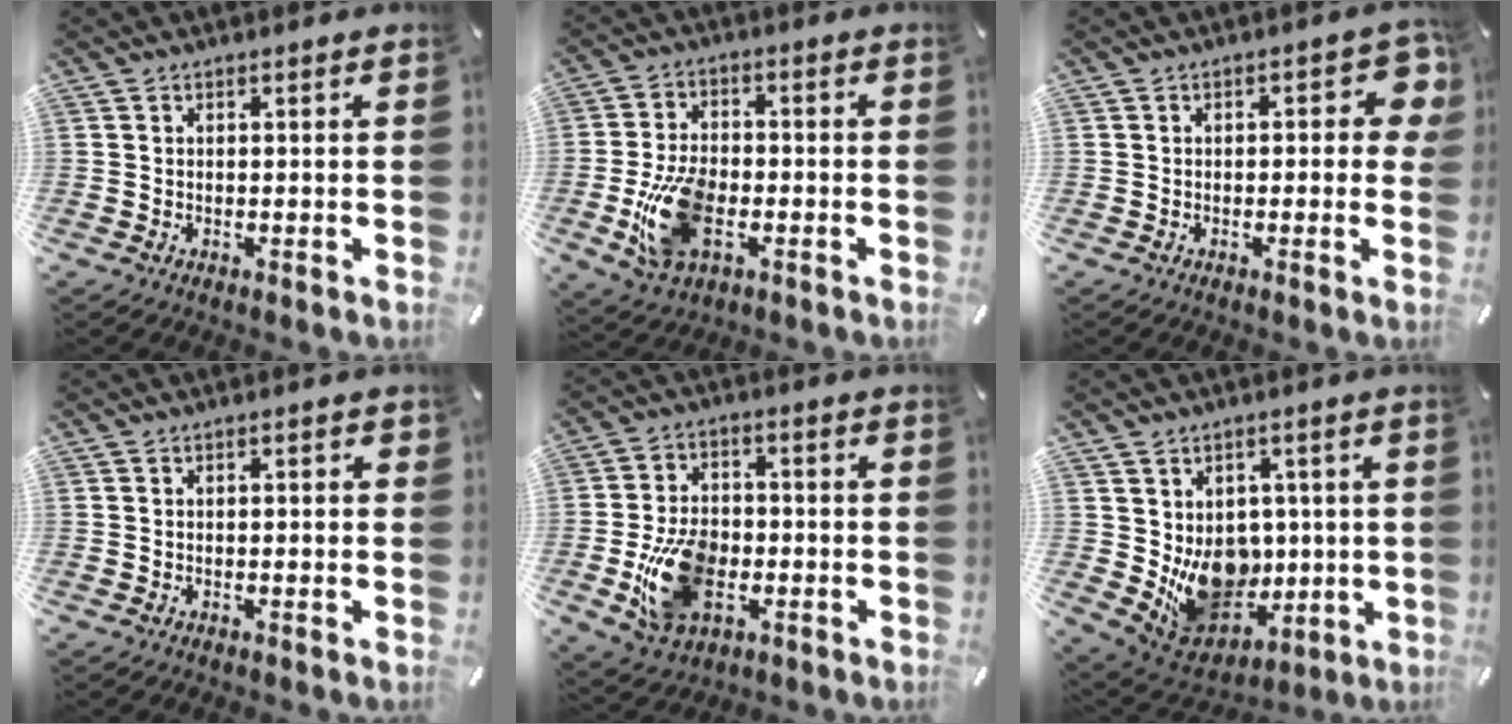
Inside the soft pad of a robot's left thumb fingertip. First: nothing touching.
{"total": 13.1, "force": [-3.7, 8.1, 9.6], "torque": [-0.198, 0.000, -0.063]}
{"total": 6.4, "force": [0.9, 3.1, 5.6], "torque": [-0.065, 0.001, 0.009]}
{"total": 0.8, "force": [-0.2, 0.4, 0.7], "torque": [-0.011, 0.003, -0.006]}
{"total": 14.4, "force": [-3.6, 10.0, 9.8], "torque": [-0.197, 0.002, -0.062]}
{"total": 12.4, "force": [-0.2, 11.3, 5.3], "torque": [-0.079, -0.027, 0.014]}